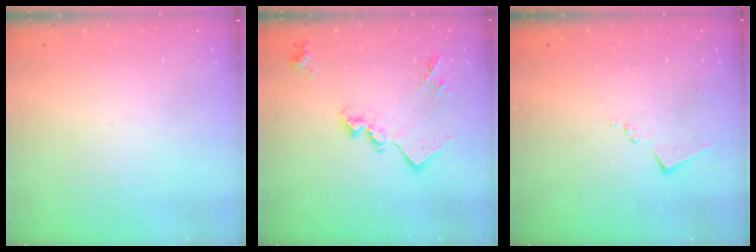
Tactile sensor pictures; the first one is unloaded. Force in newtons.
{"total": 14.6, "press": 14.5, "slide": 0.6}
{"total": 7.5, "press": 7.5, "slide": 0.4}